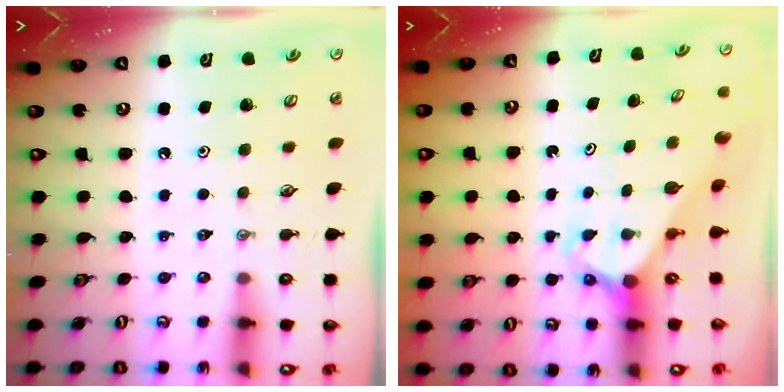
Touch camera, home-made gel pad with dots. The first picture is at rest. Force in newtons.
{"total": 3.1, "press": 3.1, "slide": 0.2}